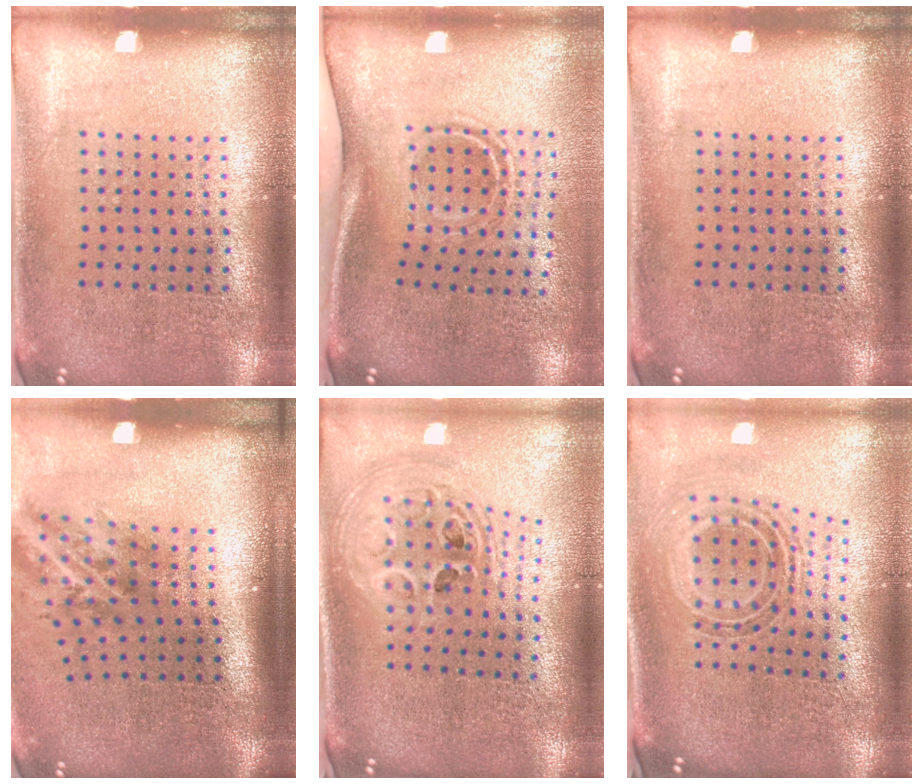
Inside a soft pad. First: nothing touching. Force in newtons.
{"total": 1.8, "press": 1.1, "slide": 1.4}
{"total": 0.0}
{"total": 2.0, "press": 1.3, "slide": 1.5}
{"total": 2.5, "press": 1.9, "slide": 1.6}
{"total": 1.0, "press": 0.9, "slide": 0.5}